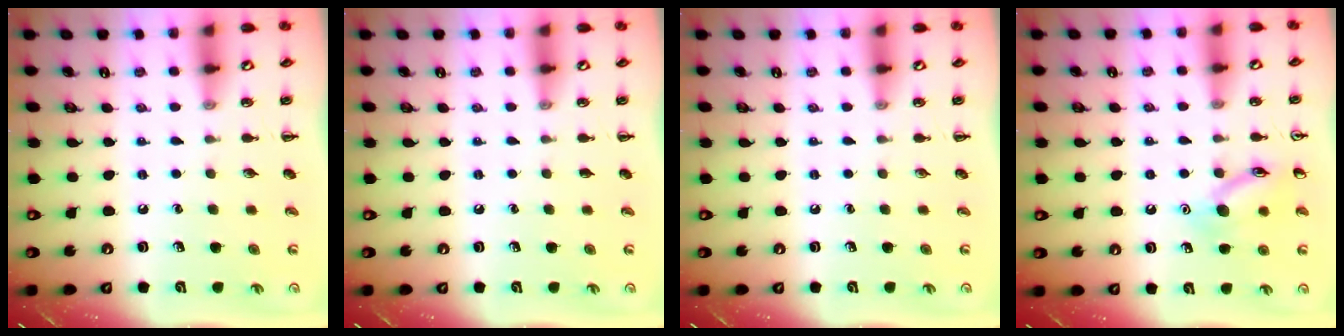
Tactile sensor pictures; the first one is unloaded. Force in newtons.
{"total": 0.0}
{"total": 0.0}
{"total": 12.2, "press": 12.1, "slide": 0.7}